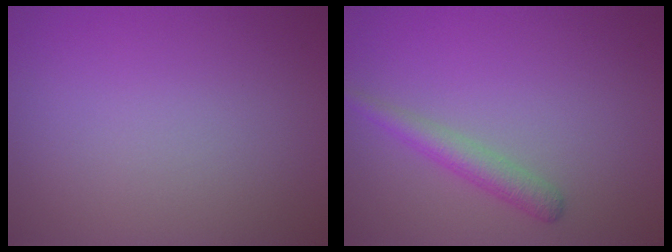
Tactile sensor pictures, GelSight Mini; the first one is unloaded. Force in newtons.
{"total": 2.3, "press": 2.3, "slide": 0.0}